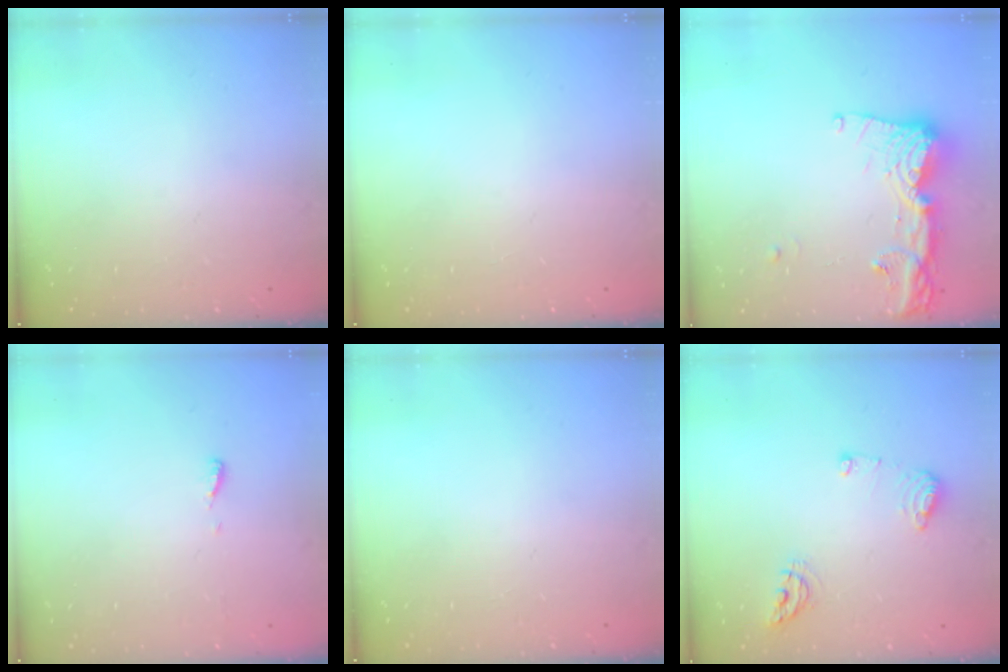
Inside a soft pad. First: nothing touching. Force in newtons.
{"total": 0.0}
{"total": 14.5, "press": 14.4, "slide": 1.7}
{"total": 3.7, "press": 3.7, "slide": 0.4}
{"total": 0.0}
{"total": 8.1, "press": 8.1, "slide": 0.9}